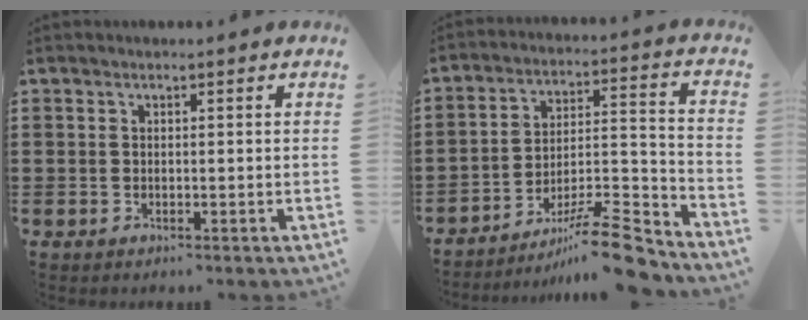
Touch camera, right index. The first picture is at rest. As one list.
[{"total": 12.0, "force": [-9.6, 1.4, 7.0], "torque": [-0.093, 0.036, -0.176]}]